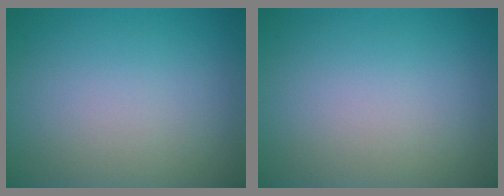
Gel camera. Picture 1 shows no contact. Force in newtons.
{"total": 0.0}